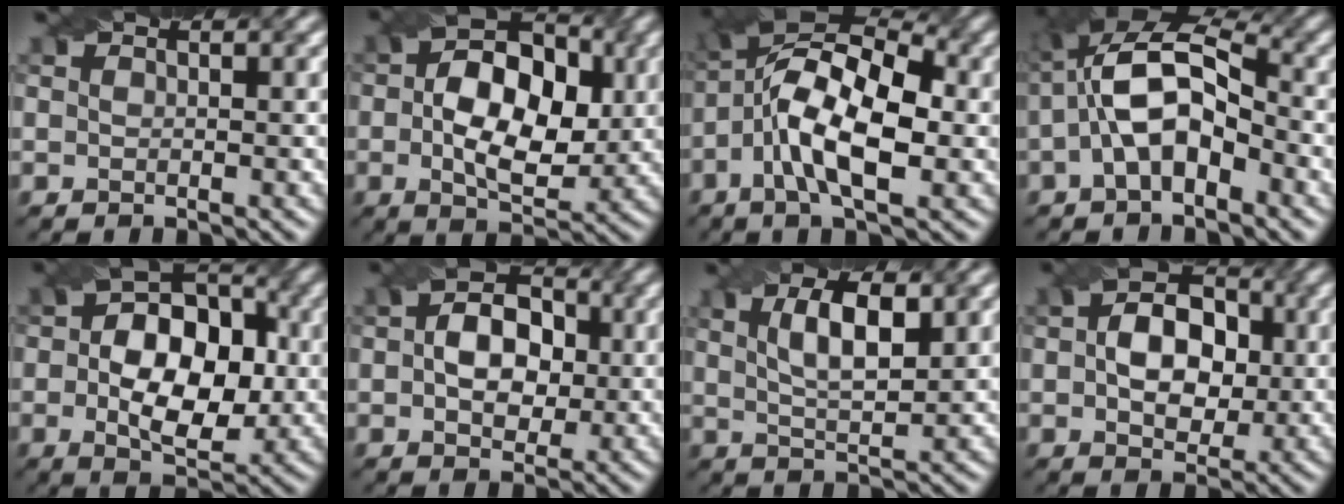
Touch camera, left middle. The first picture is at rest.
{"total": 9.5, "force": [0.3, 5.7, 7.6], "torque": [-0.122, 0.006, -0.003]}
{"total": 10.5, "force": [-1.6, 4.4, 9.4], "torque": [-0.169, 0.027, -0.041]}
{"total": 8.6, "force": [-0.7, 4.5, 7.2], "torque": [-0.140, 0.024, -0.024]}
{"total": 9.8, "force": [-0.1, 6.2, 7.6], "torque": [-0.117, 0.001, -0.006]}
{"total": 6.0, "force": [0.2, 4.1, 4.3], "torque": [-0.068, 0.008, -0.004]}
{"total": 5.0, "force": [1.8, 1.8, 4.3], "torque": [-0.082, 0.002, 0.031]}
{"total": 6.8, "force": [0.3, 4.6, 4.9], "torque": [-0.077, 0.007, -0.002]}